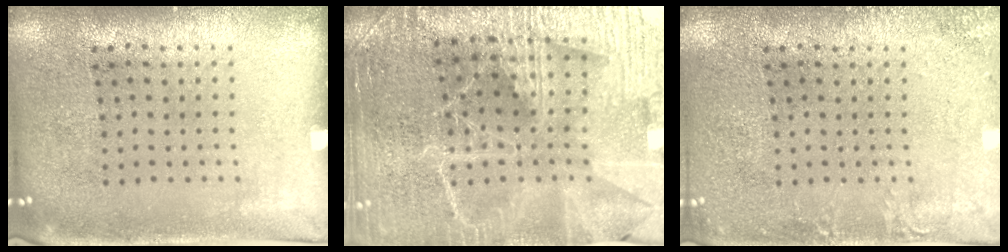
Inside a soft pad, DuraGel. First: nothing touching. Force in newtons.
{"total": 4.3, "press": 4.1, "slide": 1.3}
{"total": 1.7, "press": 1.7, "slide": 0.3}